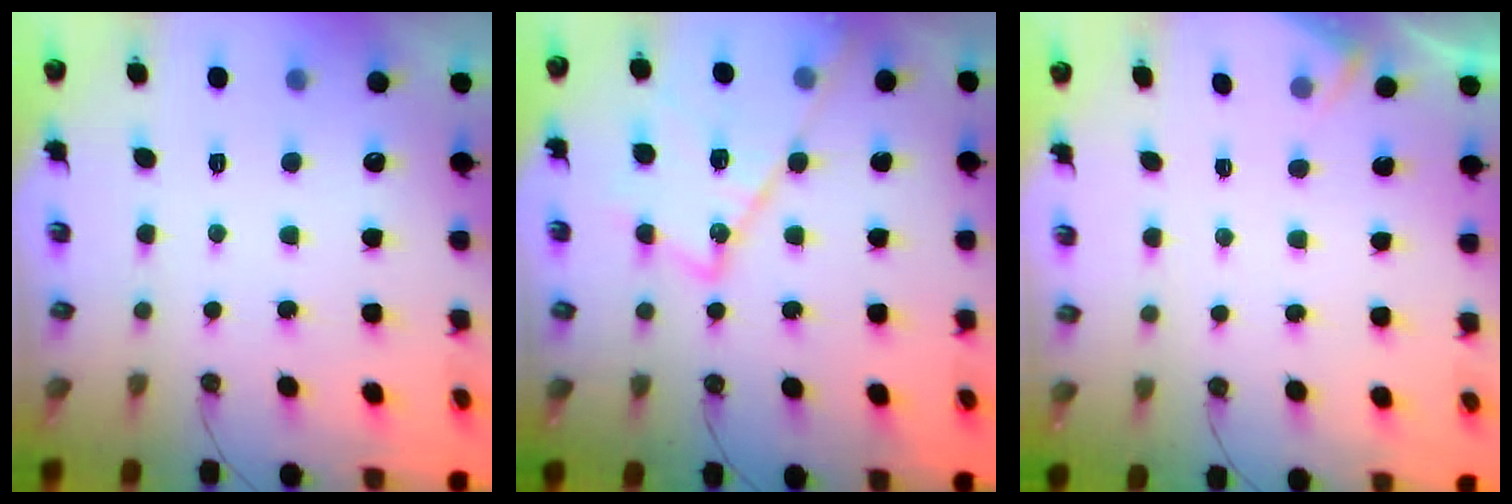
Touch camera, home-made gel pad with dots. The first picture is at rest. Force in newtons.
{"total": 16.6, "press": 16.6, "slide": 0.8}
{"total": 3.6, "press": 3.6, "slide": 0.4}